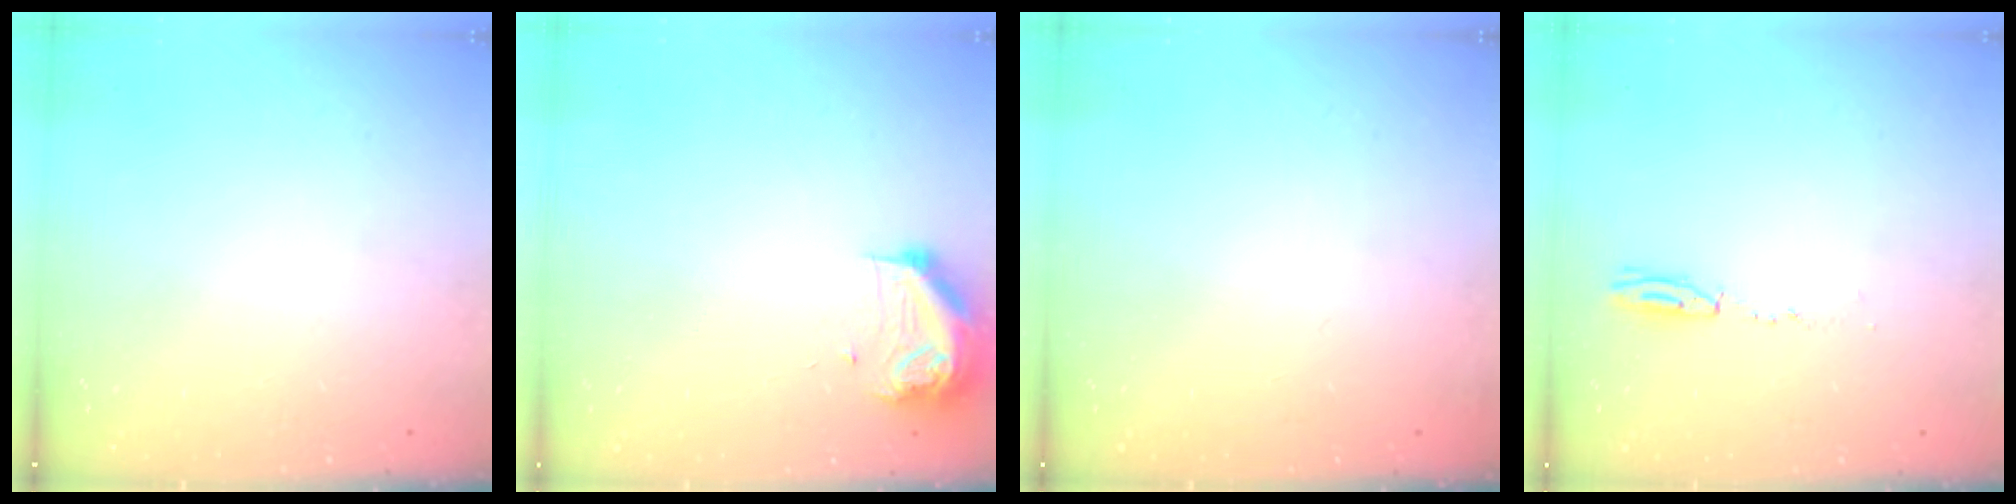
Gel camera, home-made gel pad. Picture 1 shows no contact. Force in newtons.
{"total": 9.8, "press": 9.8, "slide": 0.5}
{"total": 2.8, "press": 2.2, "slide": 1.7}
{"total": 3.9, "press": 3.8, "slide": 0.9}